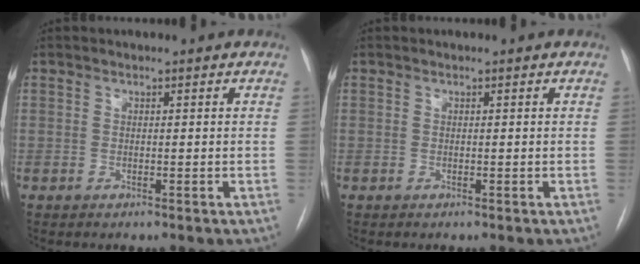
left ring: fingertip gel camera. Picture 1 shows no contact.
{"total": 0.0}